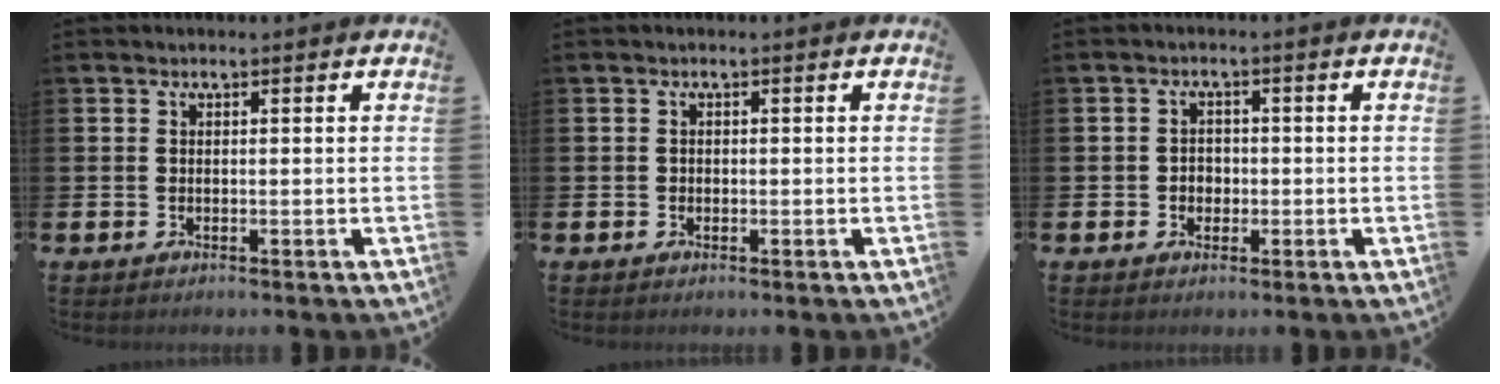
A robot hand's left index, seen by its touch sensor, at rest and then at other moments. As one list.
[{"total": 0.6, "force": [-0.1, 0.6, 0.1], "torque": [0.001, 0.003, -0.004]}, {"total": 2.0, "force": [-0.3, 1.8, 0.7], "torque": [-0.004, 0.002, -0.013]}]